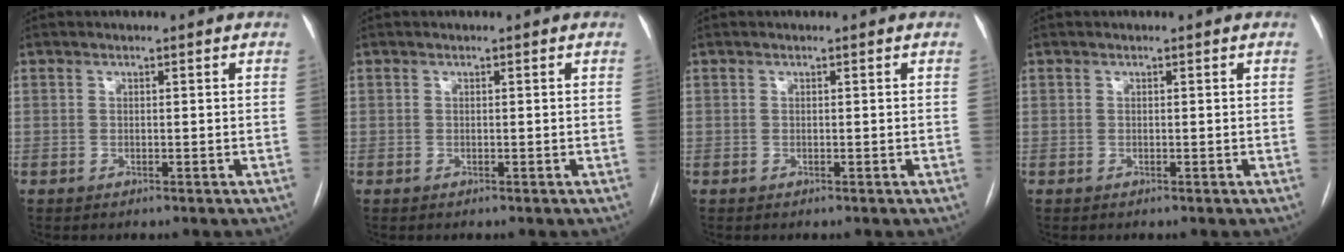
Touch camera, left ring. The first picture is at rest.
{"total": 0.0}
{"total": 0.0}
{"total": 0.0}